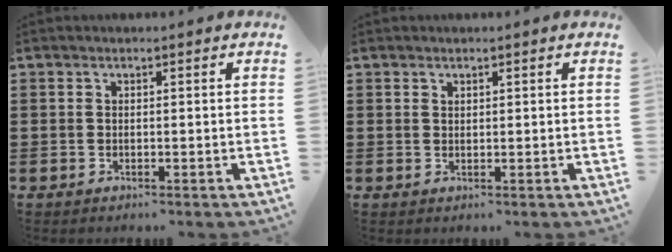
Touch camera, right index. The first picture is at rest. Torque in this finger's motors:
{"motor_torque": [-0.73, 1.31, -0.06, -0.01]}